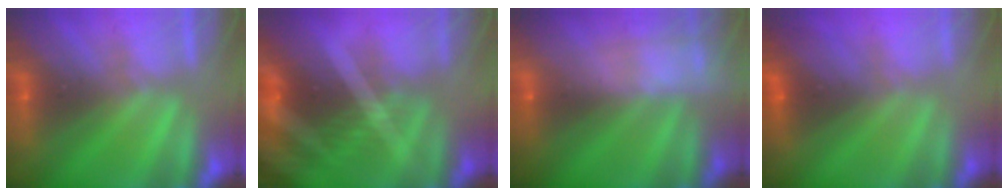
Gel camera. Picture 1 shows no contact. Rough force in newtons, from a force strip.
{"total": 9.1}
{"total": 9.6}
{"total": 2.8}